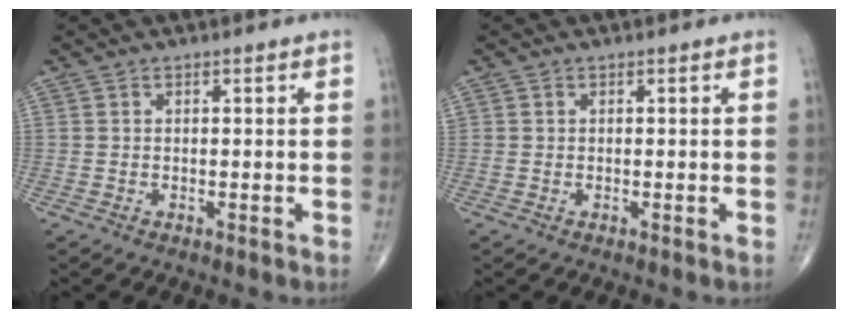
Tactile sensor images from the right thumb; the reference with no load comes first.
{"total": 0.0}